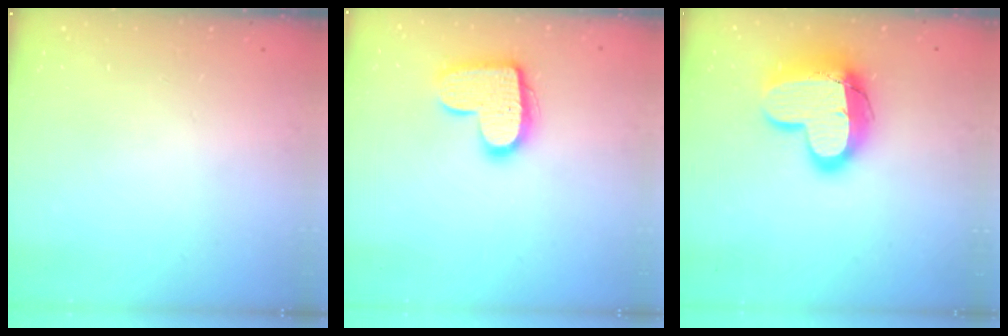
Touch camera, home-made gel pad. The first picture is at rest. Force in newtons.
{"total": 14.5, "press": 14.5, "slide": 0.8}
{"total": 17.2, "press": 17.1, "slide": 1.5}